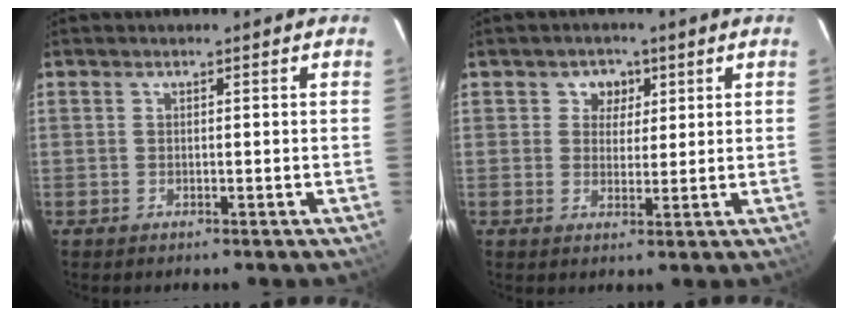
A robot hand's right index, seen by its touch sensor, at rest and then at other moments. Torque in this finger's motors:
{"motor_torque": [0.02, -0.01, 0.02, 0.02]}